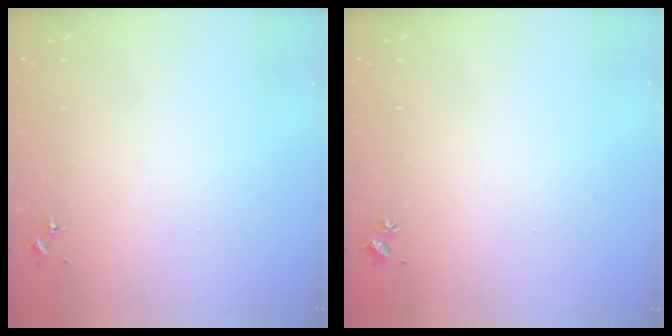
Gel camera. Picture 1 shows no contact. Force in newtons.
{"total": 2.0, "press": 2.0, "slide": 0.3}